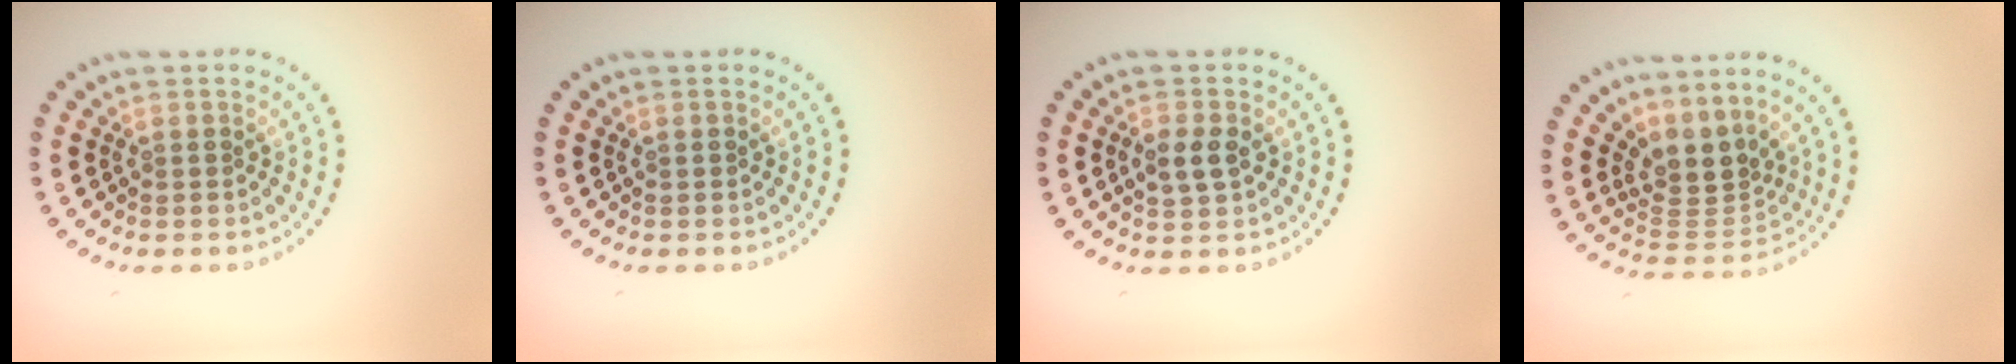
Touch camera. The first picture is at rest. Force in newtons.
{"total": 0.0}
{"total": 2.4, "press": 2.4, "slide": 0.0}
{"total": 3.4, "press": 2.4, "slide": 2.3}